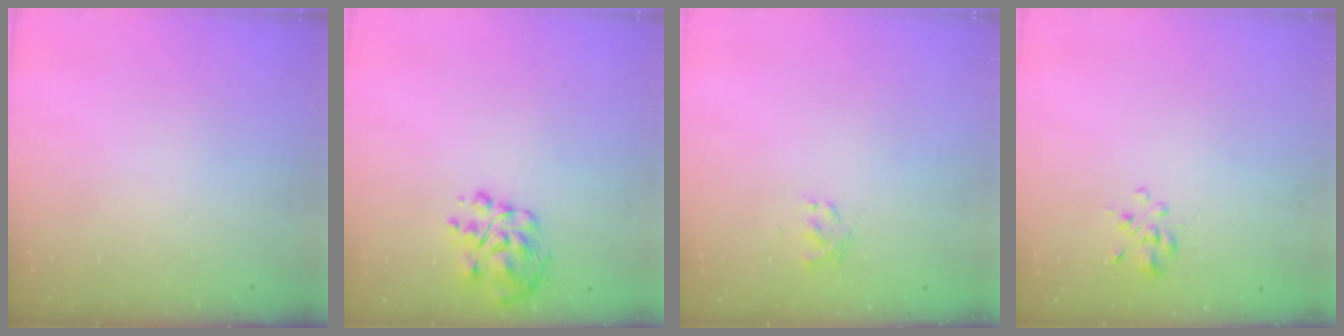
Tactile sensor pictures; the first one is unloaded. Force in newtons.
{"total": 9.3, "press": 9.1, "slide": 1.5}
{"total": 2.1, "press": 1.9, "slide": 0.8}
{"total": 2.8, "press": 2.6, "slide": 1.2}